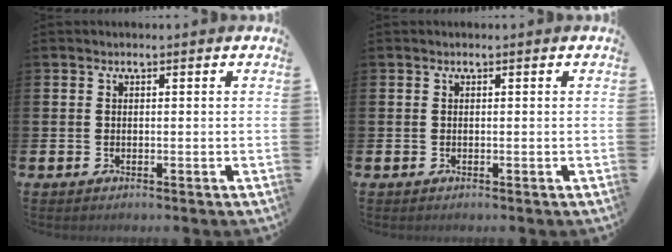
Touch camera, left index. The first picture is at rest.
{"total": 0.0}